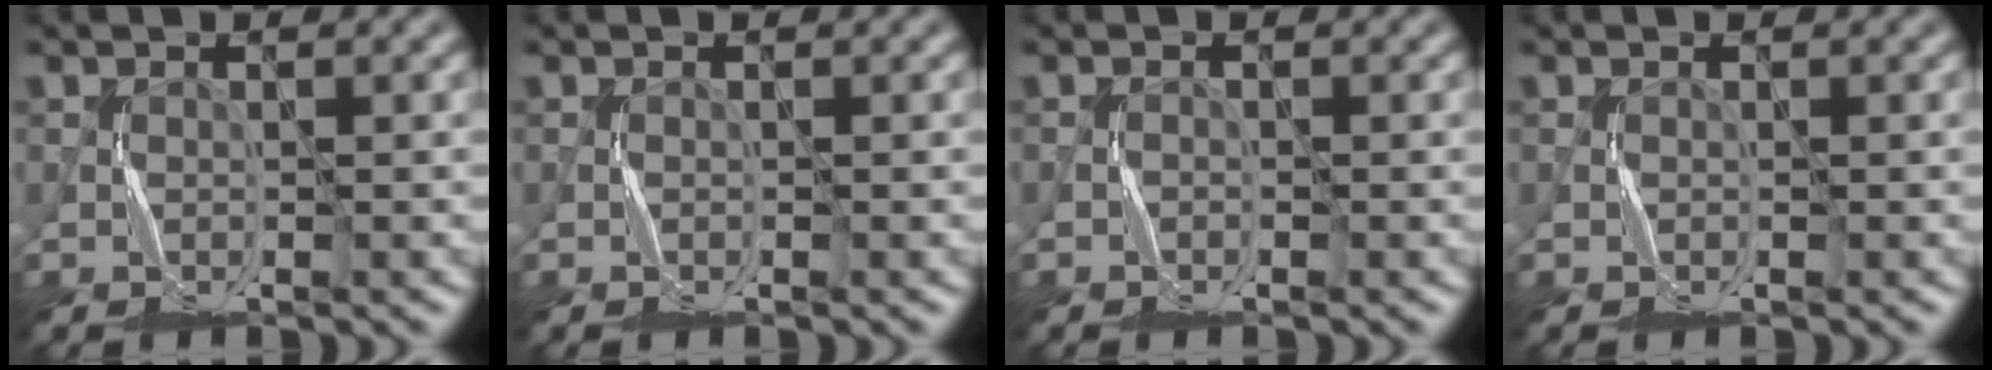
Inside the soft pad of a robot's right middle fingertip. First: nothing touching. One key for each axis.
{"total": 0.0}
{"total": 0.5, "fx": -0.4, "fy": 0.3, "fz": 0.1, "tx": 0.002, "ty": 0.002, "tz": -0.009}
{"total": 0.0}